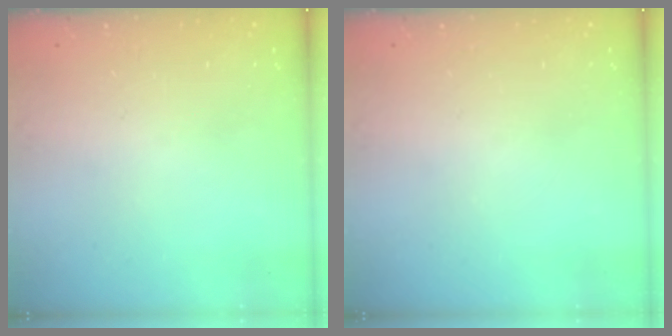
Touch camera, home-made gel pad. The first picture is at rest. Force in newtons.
{"total": 0.0}